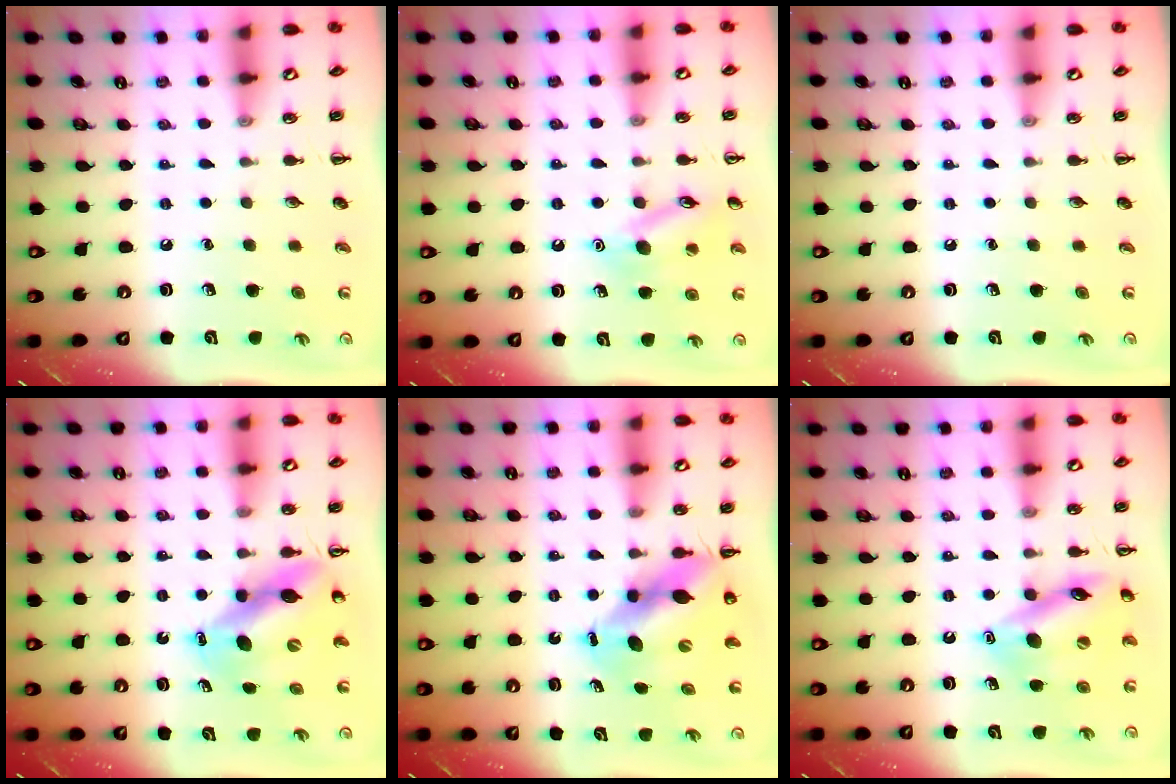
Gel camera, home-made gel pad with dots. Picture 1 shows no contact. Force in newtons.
{"total": 12.2, "press": 12.1, "slide": 1.9}
{"total": 0.0}
{"total": 11.5, "press": 11.0, "slide": 3.2}
{"total": 10.3, "press": 9.9, "slide": 2.8}
{"total": 15.0, "press": 14.8, "slide": 2.5}